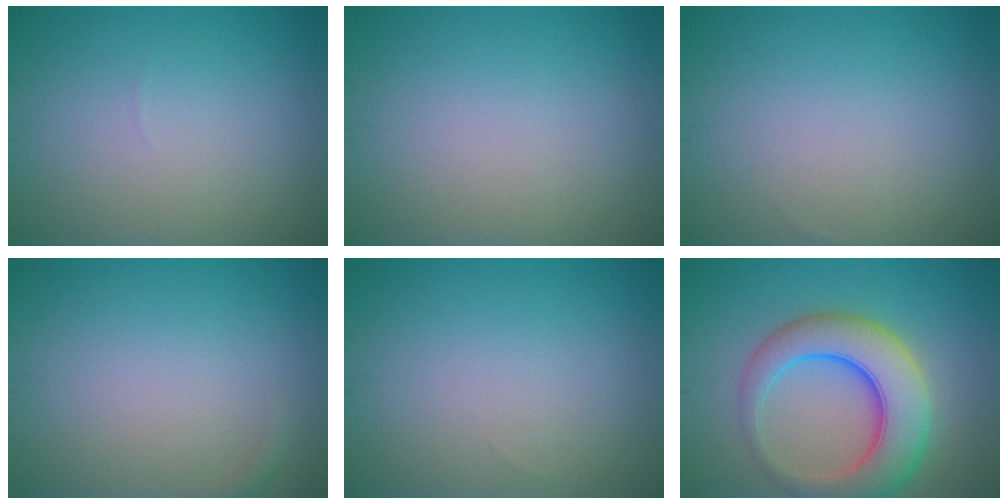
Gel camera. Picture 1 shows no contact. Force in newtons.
{"total": 0.0}
{"total": 0.0}
{"total": 0.6, "press": 0.6, "slide": 0.1}
{"total": 0.0}
{"total": 8.4, "press": 8.4, "slide": 0.2}